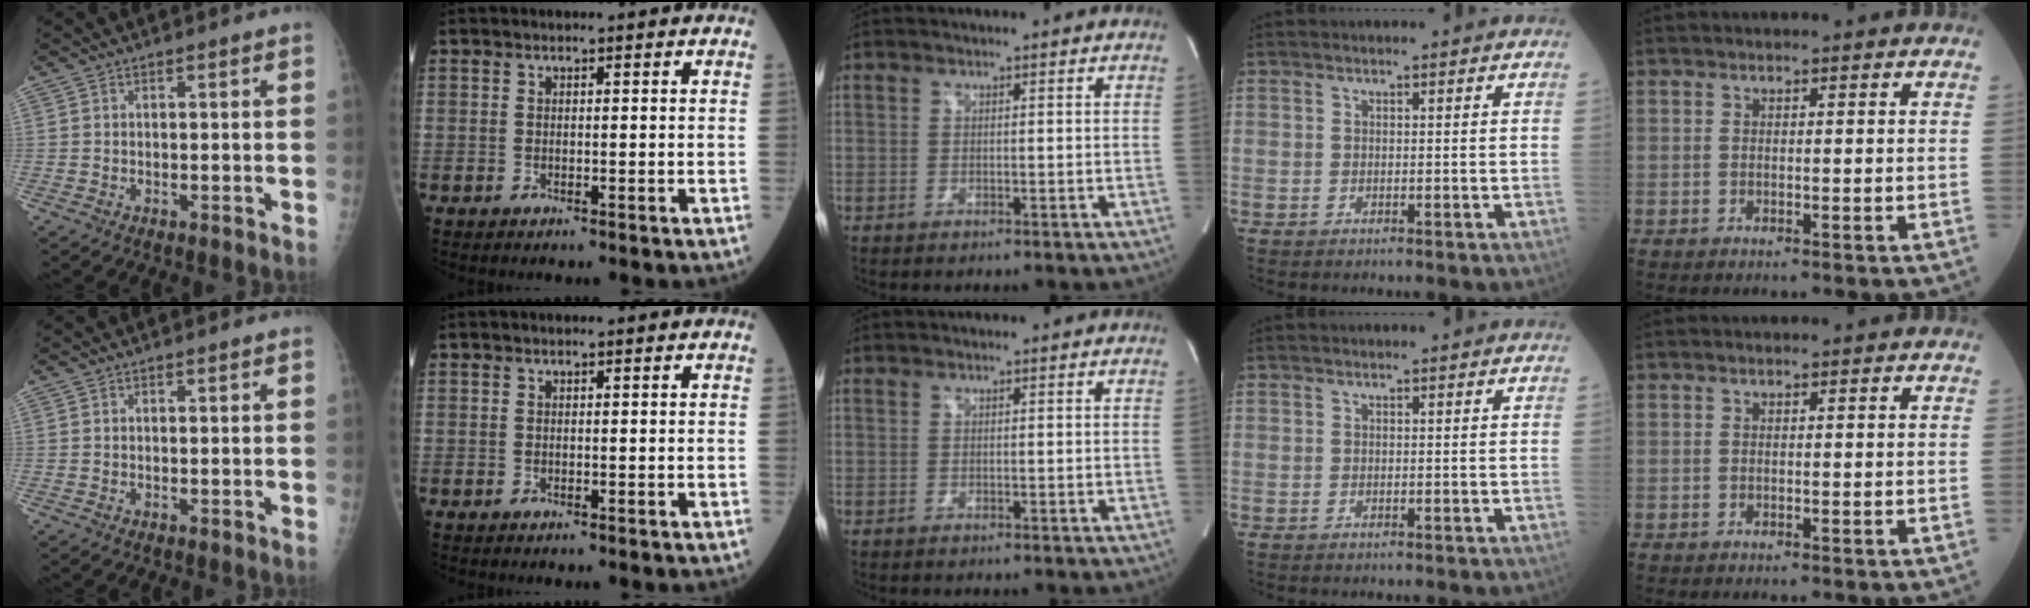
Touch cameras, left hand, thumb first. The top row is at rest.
{}